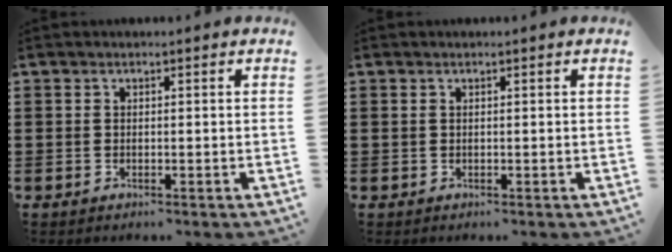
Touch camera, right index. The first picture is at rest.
{"total": 0.0}